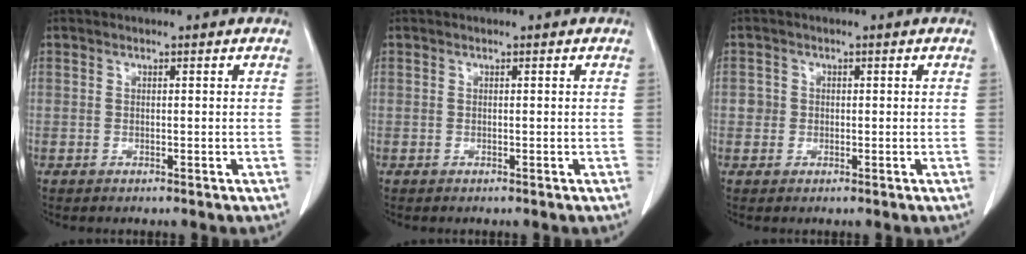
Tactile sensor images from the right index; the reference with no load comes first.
{"total": 0.0}
{"total": 1.7, "force": [0.1, 1.7, 0.2], "torque": [0.007, 0.008, 0.002]}